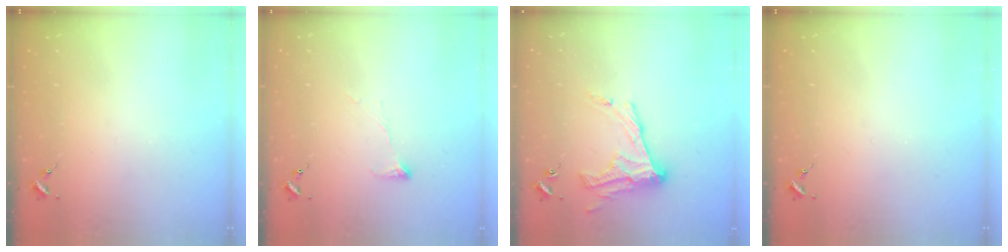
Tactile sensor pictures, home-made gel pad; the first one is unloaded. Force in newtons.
{"total": 4.7, "press": 4.7, "slide": 0.8}
{"total": 15.1, "press": 15.0, "slide": 0.7}
{"total": 0.0}